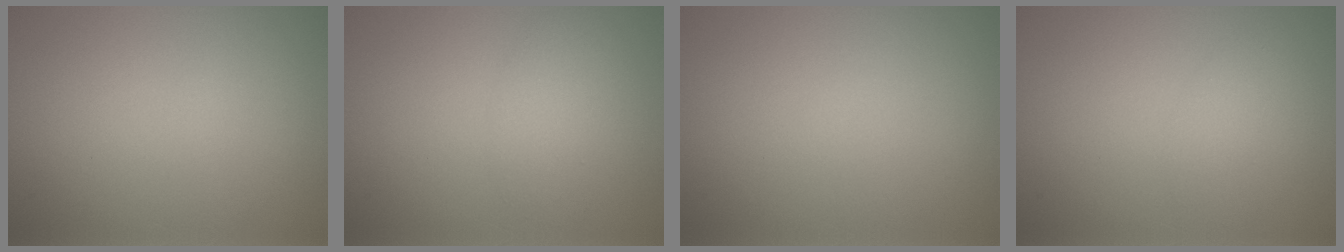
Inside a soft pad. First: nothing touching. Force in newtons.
{"total": 1.8, "press": 1.8, "slide": 0.1}
{"total": 0.0}
{"total": 1.0, "press": 1.0, "slide": 0.1}